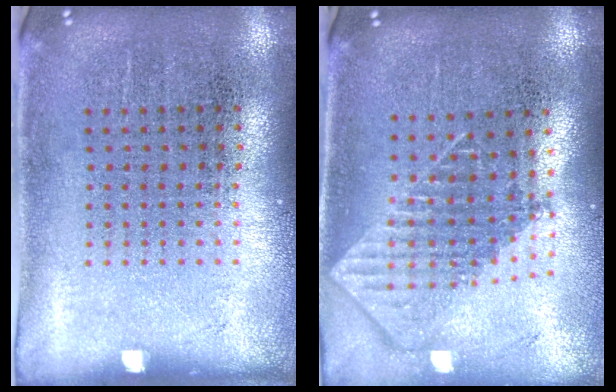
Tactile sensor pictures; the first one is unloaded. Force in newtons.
{"total": 1.9, "press": 1.5, "slide": 1.3}